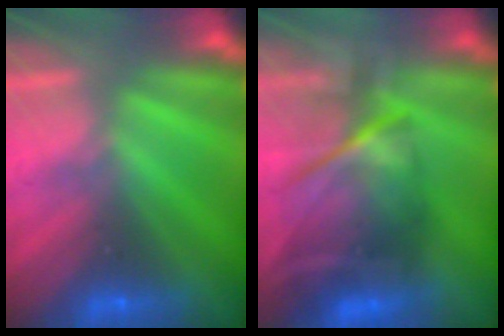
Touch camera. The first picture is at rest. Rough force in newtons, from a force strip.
{"total": 6.9}